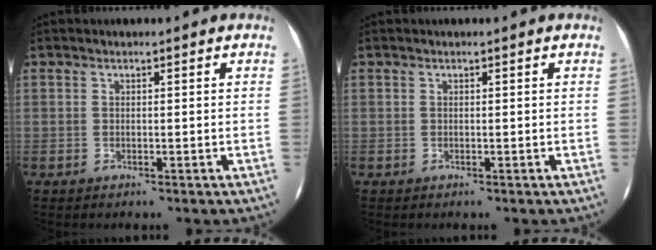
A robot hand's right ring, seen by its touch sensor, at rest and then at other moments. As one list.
[{"total": 0.0}]